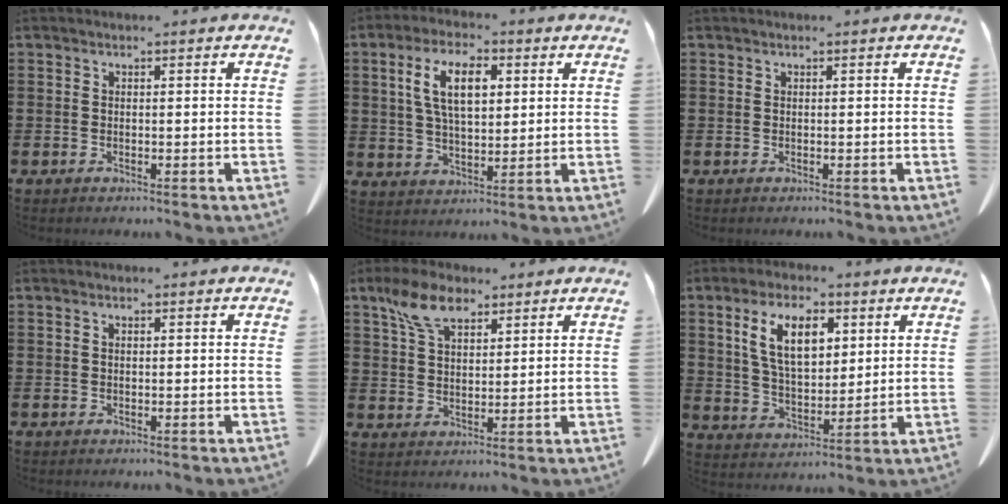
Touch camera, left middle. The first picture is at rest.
{"total": 8.7, "force": [3.0, 3.8, 7.2], "torque": [-0.159, 0.010, 0.050]}
{"total": 0.0}
{"total": 0.8, "force": [0.3, 0.3, 0.7], "torque": [-0.016, 0.001, 0.005]}
{"total": 7.7, "force": [4.9, 3.8, 4.5], "torque": [-0.105, 0.007, 0.092]}
{"total": 9.8, "force": [4.4, 4.9, 7.1], "torque": [-0.149, 0.014, 0.081]}